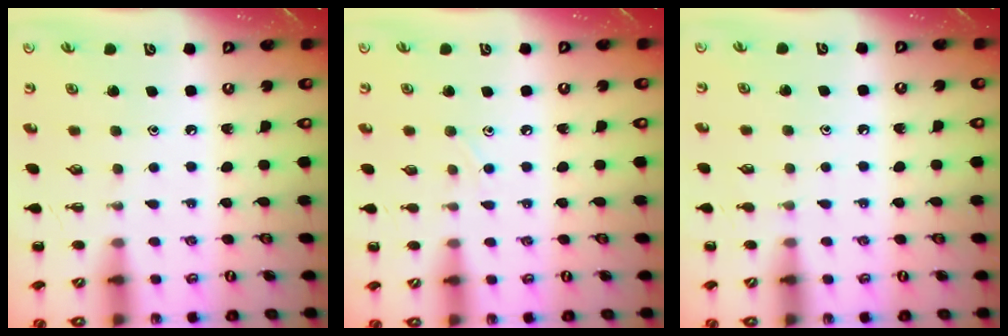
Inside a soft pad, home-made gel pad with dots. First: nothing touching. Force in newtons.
{"total": 4.4, "press": 4.2, "slide": 1.6}
{"total": 3.7, "press": 3.5, "slide": 1.3}